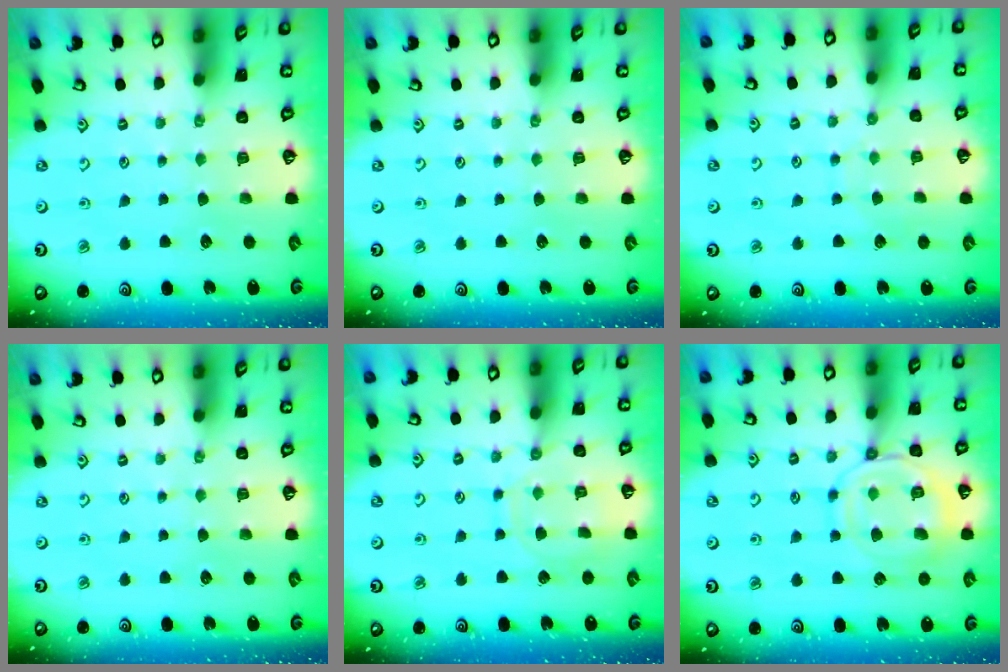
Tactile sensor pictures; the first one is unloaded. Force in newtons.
{"total": 0.0}
{"total": 6.2, "press": 6.2, "slide": 0.6}
{"total": 0.0}
{"total": 9.5, "press": 9.5, "slide": 0.7}
{"total": 13.7, "press": 13.7, "slide": 1.3}